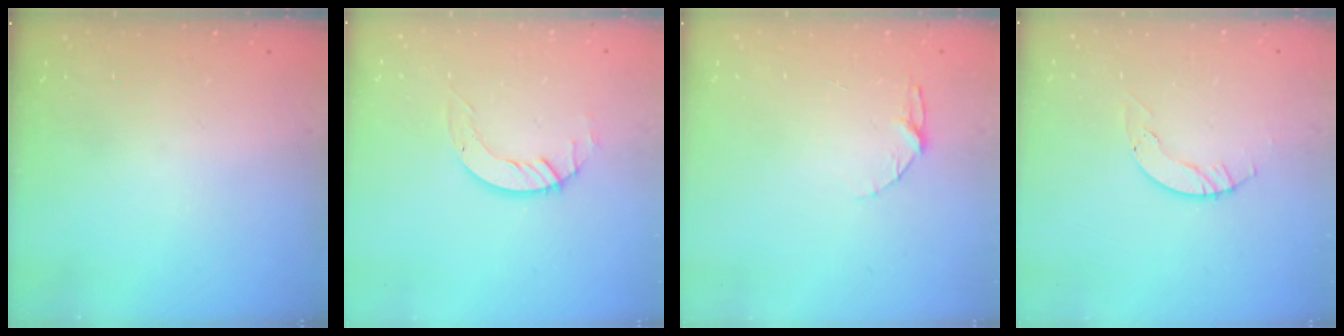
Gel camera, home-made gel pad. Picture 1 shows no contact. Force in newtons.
{"total": 4.1, "press": 4.1, "slide": 0.1}
{"total": 5.2, "press": 5.2, "slide": 0.6}
{"total": 4.0, "press": 4.0, "slide": 0.4}